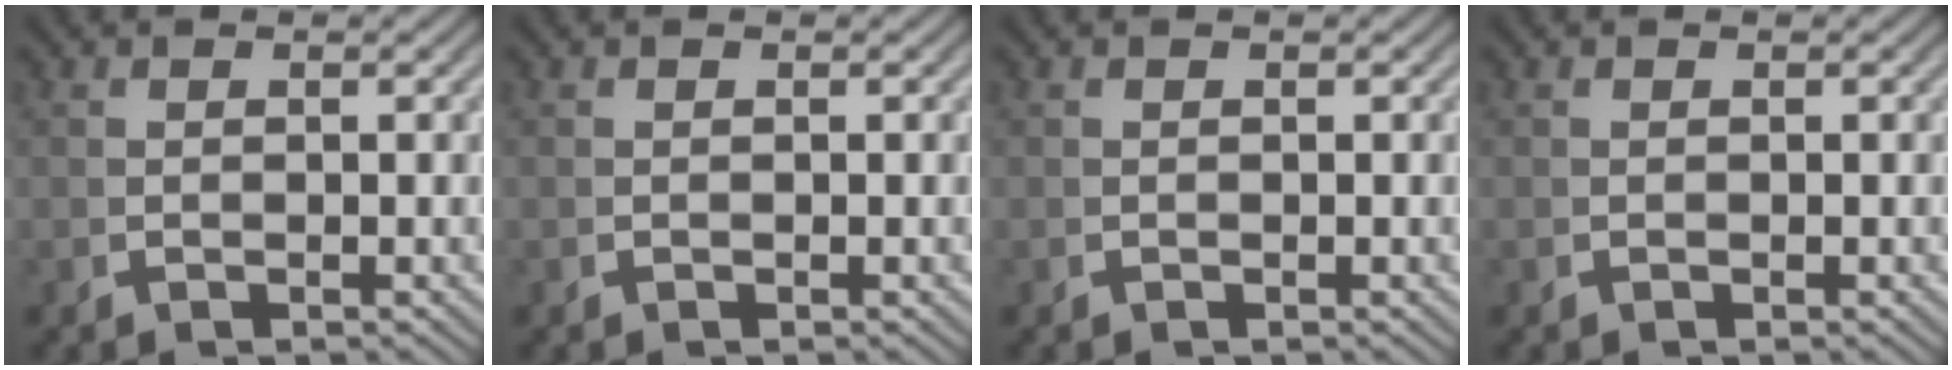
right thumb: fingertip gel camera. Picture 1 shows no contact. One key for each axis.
{"total": 0.0}
{"total": 0.0}
{"total": 0.0}